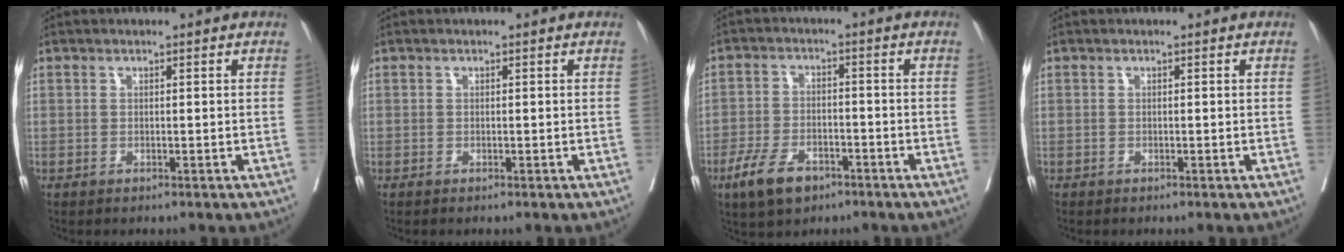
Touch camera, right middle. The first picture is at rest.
{"total": 0.0}
{"total": 7.1, "force": [-4.5, 3.5, 4.3], "torque": [-0.091, -0.004, -0.078]}
{"total": 0.0}